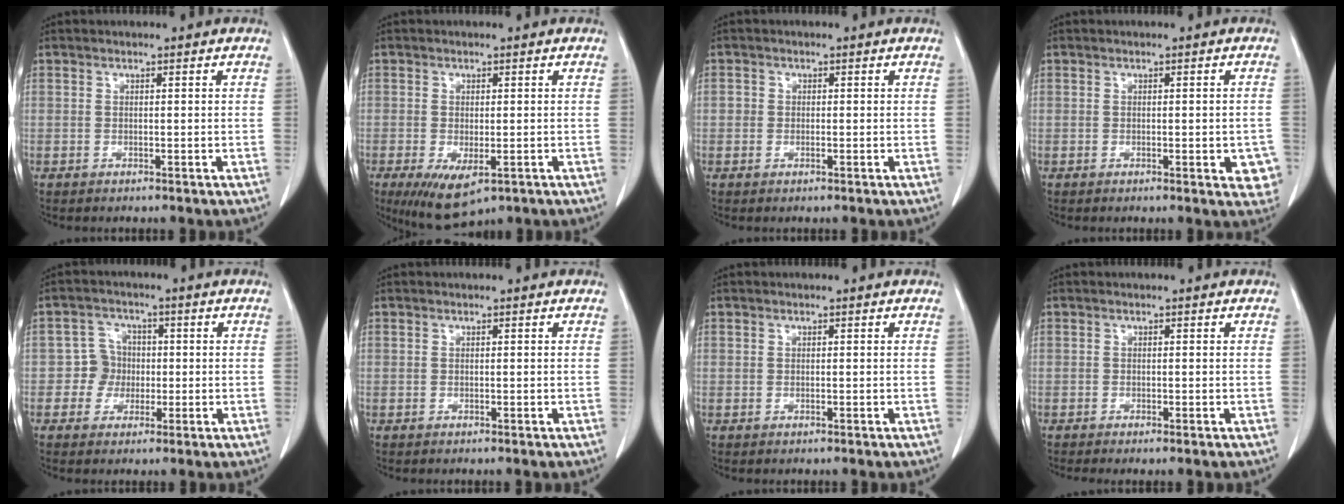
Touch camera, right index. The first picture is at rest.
{"total": 7.6, "force": [-3.7, 3.2, 5.8], "torque": [-0.095, -0.020, -0.050]}
{"total": 1.2, "force": [-0.2, 1.1, 0.6], "torque": [-0.006, 0.002, -0.004]}
{"total": 4.4, "force": [-1.2, 1.6, 3.8], "torque": [-0.022, 0.000, -0.012]}
{"total": 4.3, "force": [-0.5, 4.2, 0.7], "torque": [-0.008, 0.015, -0.007]}
{"total": 0.0}
{"total": 0.0}
{"total": 0.8, "force": [-0.6, 0.0, 0.6], "torque": [-0.012, -0.003, -0.011]}